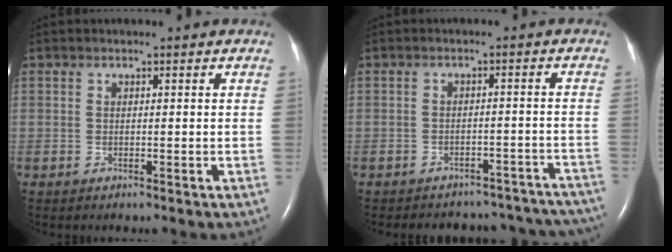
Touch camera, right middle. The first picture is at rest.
{"total": 17.1, "force": [-15.8, 5.6, 3.2], "torque": [-0.045, 0.024, -0.167]}